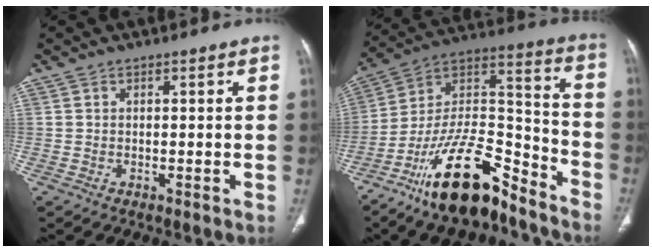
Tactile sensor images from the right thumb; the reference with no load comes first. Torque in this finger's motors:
{"motor_torque": [3.27, 0.92, 1.39, -1.38, 0.55]}